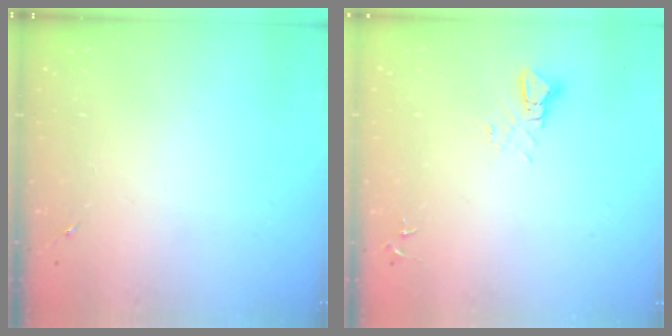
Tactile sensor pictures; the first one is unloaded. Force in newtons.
{"total": 3.6, "press": 3.6, "slide": 0.3}